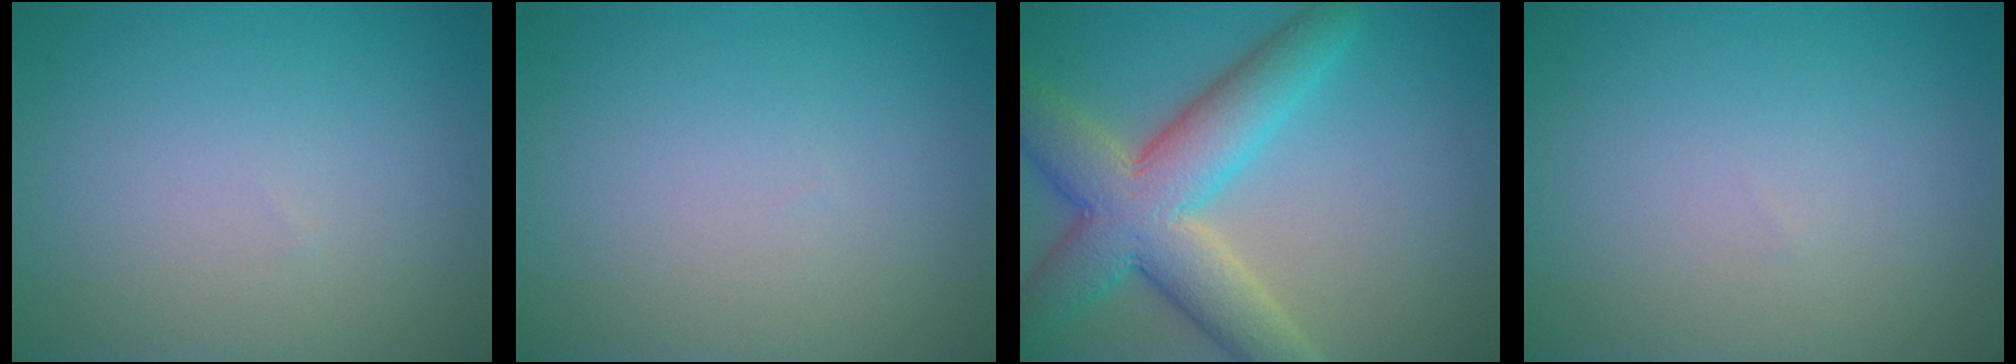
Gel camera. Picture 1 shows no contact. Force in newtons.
{"total": 0.0}
{"total": 8.7, "press": 8.7, "slide": 0.4}
{"total": 0.0}